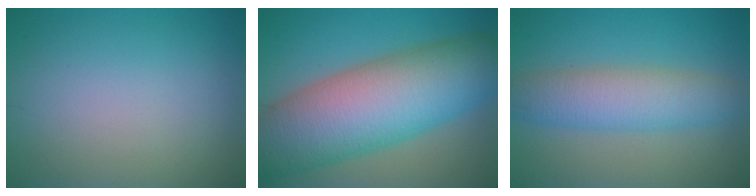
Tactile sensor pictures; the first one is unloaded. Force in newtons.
{"total": 14.3, "press": 14.3, "slide": 0.2}
{"total": 5.7, "press": 5.6, "slide": 0.3}